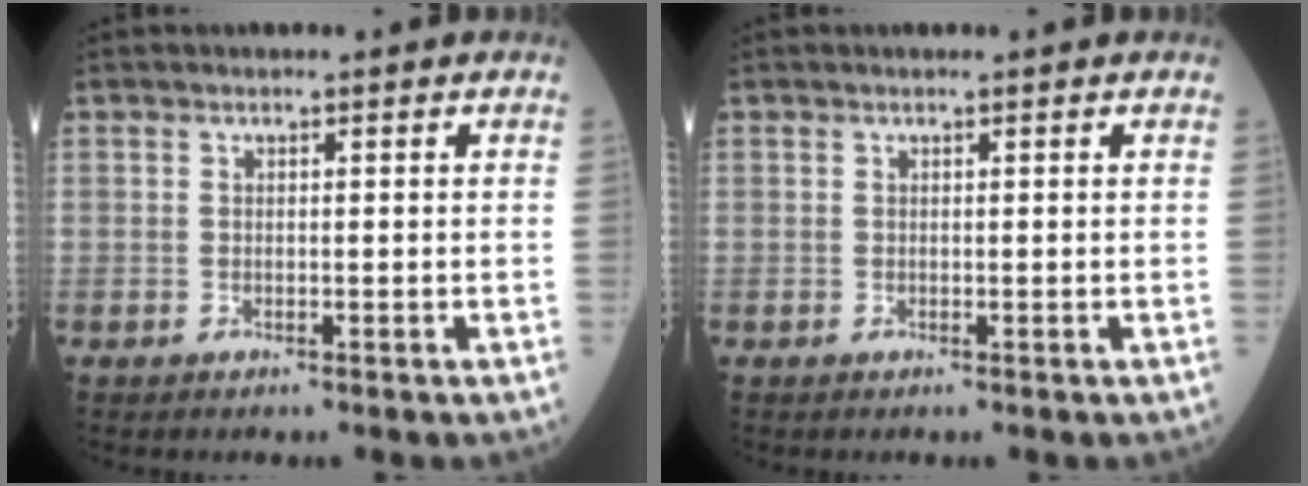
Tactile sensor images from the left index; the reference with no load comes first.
{"total": 0.0}